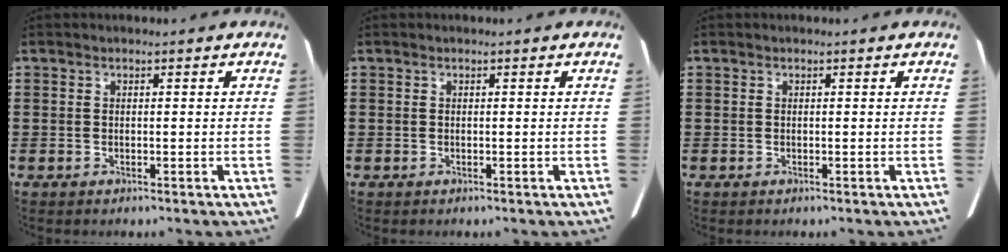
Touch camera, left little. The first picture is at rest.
{"total": 0.0}
{"total": 0.0}